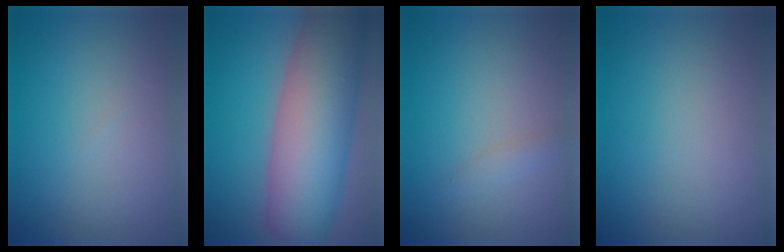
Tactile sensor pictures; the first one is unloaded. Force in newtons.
{"total": 12.2, "press": 12.2, "slide": 0.7}
{"total": 0.9, "press": 0.9, "slide": 0.1}
{"total": 0.0}